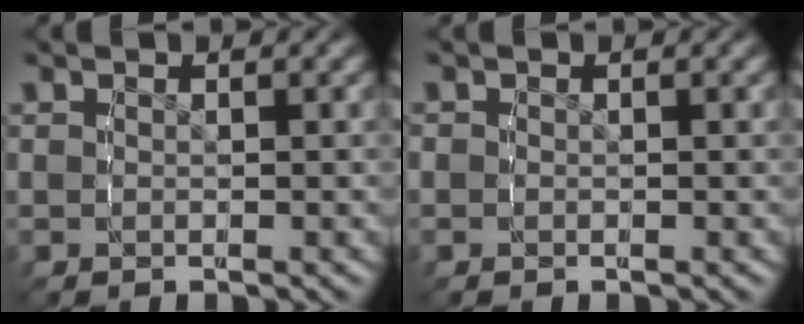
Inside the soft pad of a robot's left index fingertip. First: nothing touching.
{"total": 0.7, "force": [-0.2, 0.6, 0.1], "torque": [-0.009, -0.006, -0.002]}